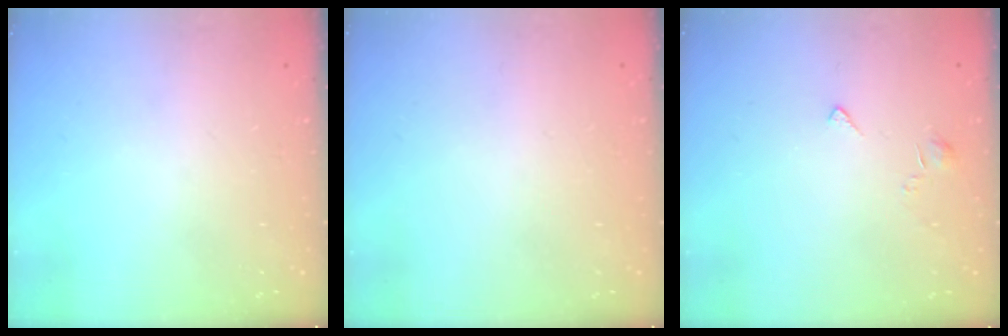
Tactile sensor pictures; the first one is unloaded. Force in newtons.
{"total": 2.0, "press": 2.0, "slide": 0.1}
{"total": 2.7, "press": 2.6, "slide": 0.5}